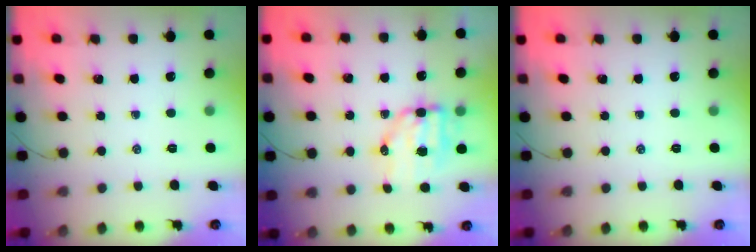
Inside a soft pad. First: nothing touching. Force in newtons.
{"total": 8.5, "press": 8.3, "slide": 1.6}
{"total": 0.0}